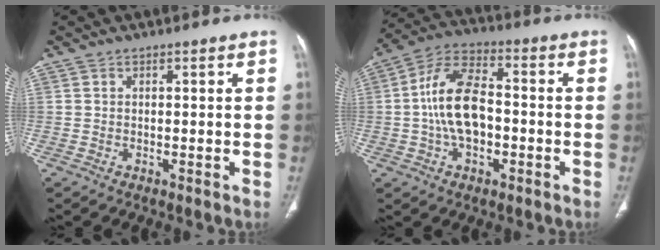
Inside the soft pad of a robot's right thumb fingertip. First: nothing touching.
{"total": 12.9, "force": [-1.2, 7.4, 10.5], "torque": [-0.193, 0.035, -0.027]}